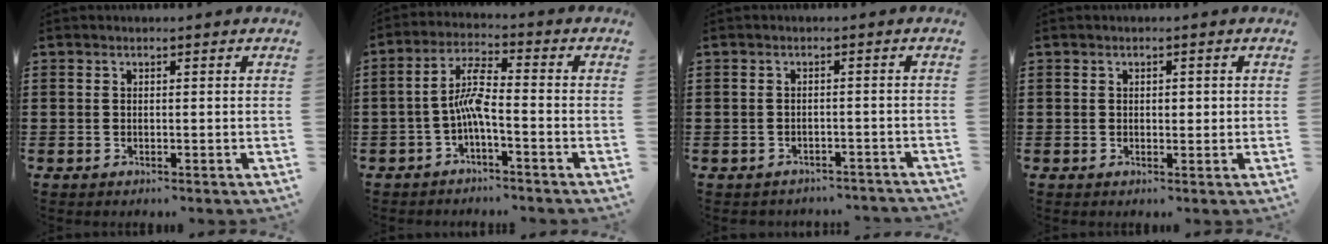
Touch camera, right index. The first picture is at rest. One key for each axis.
{"total": 6.0, "fx": -1.9, "fy": 1.4, "fz": 5.5, "tx": -0.114, "ty": 0.005, "tz": -0.040}
{"total": 1.8, "fx": -1.7, "fy": 0.4, "fz": 0.1, "tx": -0.009, "ty": 0.000, "tz": -0.037}
{"total": 1.1, "fx": 0.2, "fy": 0.7, "fz": 0.8, "tx": -0.016, "ty": 0.007, "tz": 0.002}